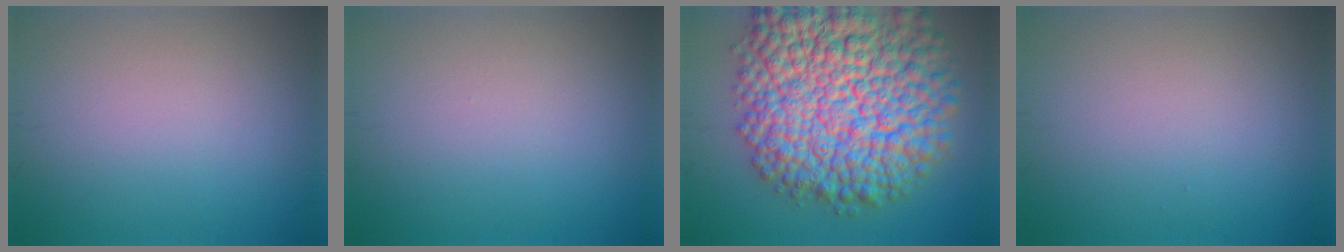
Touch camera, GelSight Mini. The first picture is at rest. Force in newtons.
{"total": 0.0}
{"total": 16.9, "press": 16.9, "slide": 0.7}
{"total": 0.0}